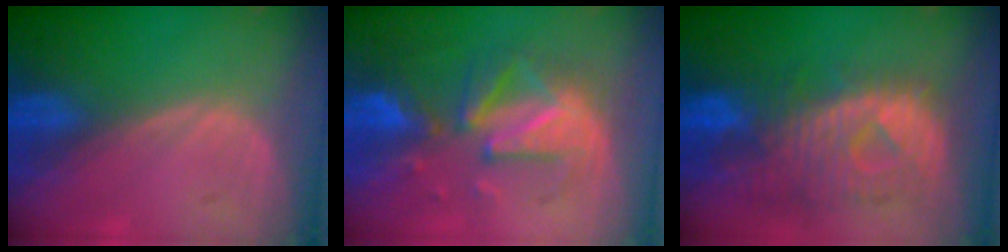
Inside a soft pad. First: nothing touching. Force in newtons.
{"total": 9.4, "press": 9.0, "slide": 2.5}
{"total": 10.9, "press": 9.7, "slide": 5.1}